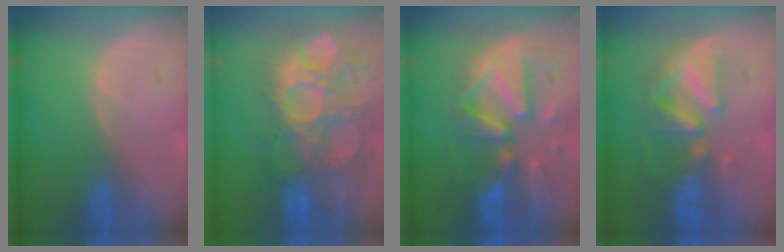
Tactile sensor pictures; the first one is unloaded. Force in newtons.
{"total": 14.5, "press": 12.8, "slide": 6.9}
{"total": 12.4, "press": 10.8, "slide": 6.1}
{"total": 8.0, "press": 7.9, "slide": 1.5}